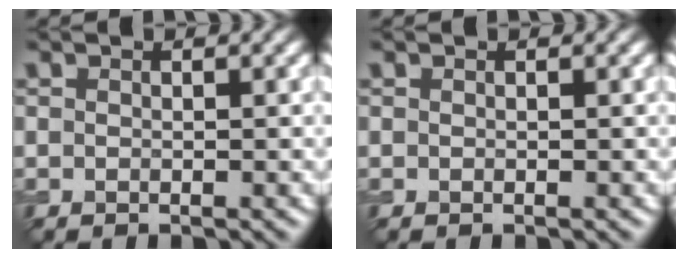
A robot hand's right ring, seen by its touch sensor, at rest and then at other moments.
{"total": 0.0}